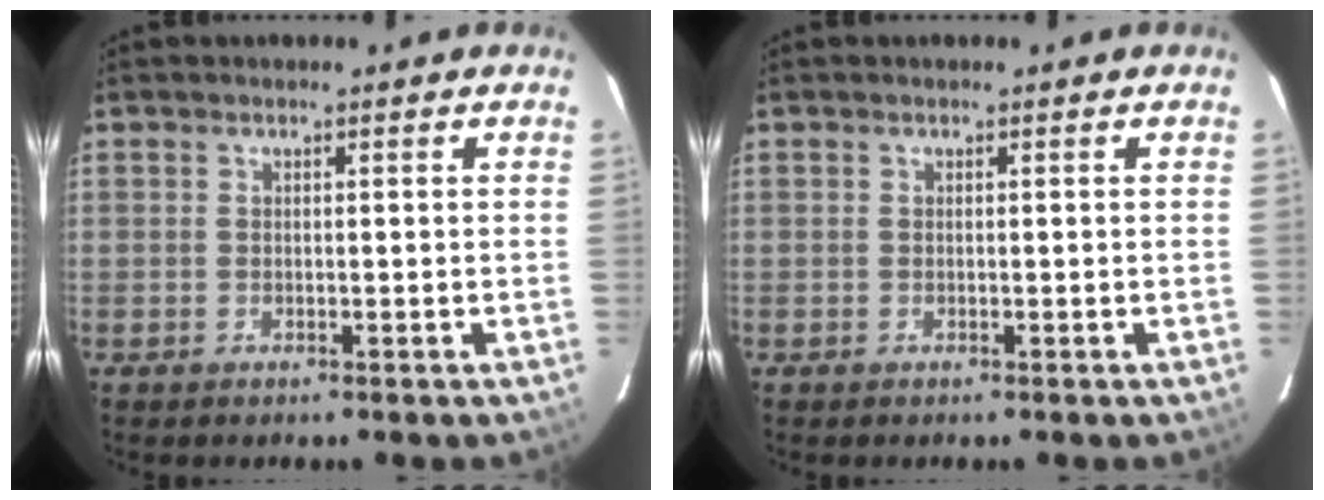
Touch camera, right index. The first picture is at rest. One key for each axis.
{"total": 0.0}